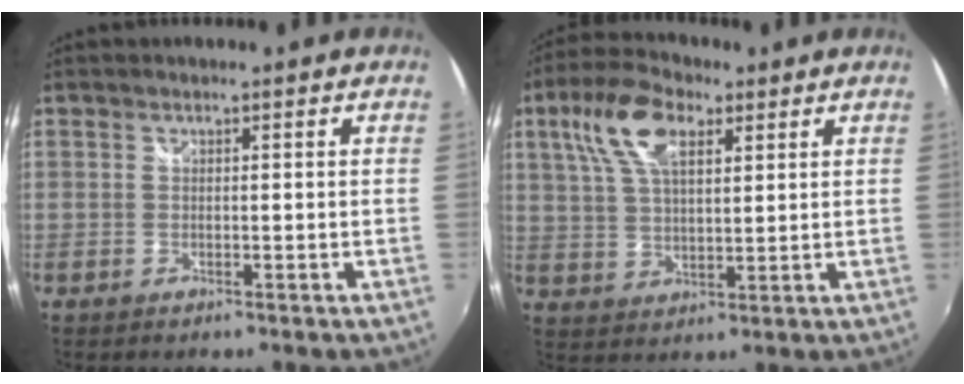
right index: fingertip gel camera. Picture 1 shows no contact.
{"total": 11.2, "force": [5.1, 5.3, 8.4], "torque": [-0.168, 0.026, 0.095]}